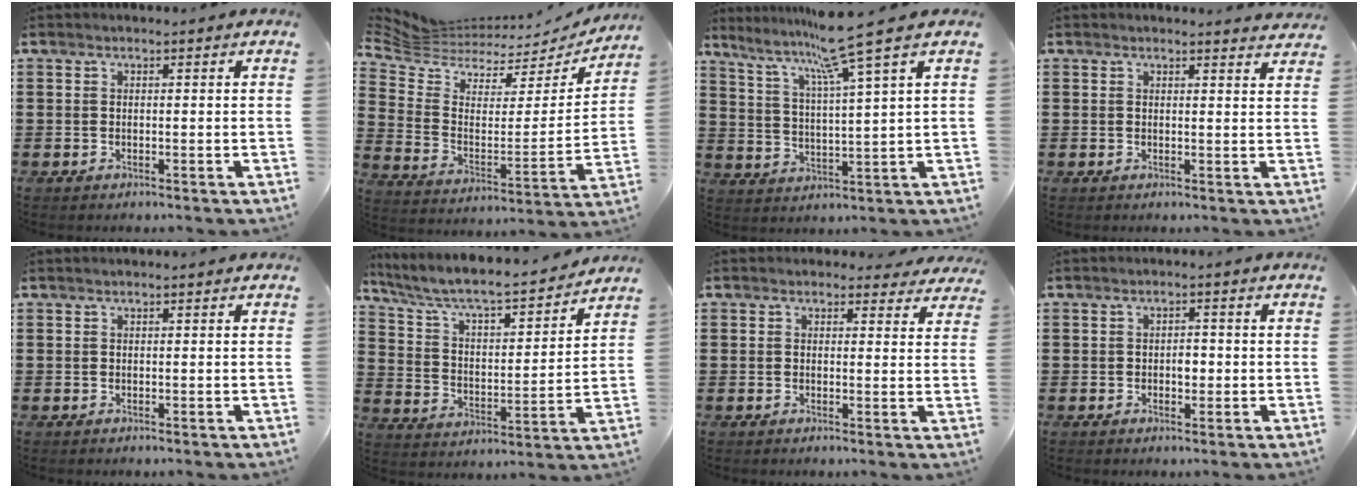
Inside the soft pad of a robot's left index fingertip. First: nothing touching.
{"total": 5.5, "force": [4.7, 2.2, 1.8], "torque": [-0.074, -0.038, 0.078]}
{"total": 9.1, "force": [6.9, -1.2, 5.8], "torque": [-0.135, -0.035, 0.111]}
{"total": 1.6, "force": [1.6, 0.0, 0.2], "torque": [0.000, -0.004, 0.029]}
{"total": 0.0}
{"total": 6.5, "force": [5.7, 0.7, 3.0], "torque": [-0.082, -0.041, 0.088]}
{"total": 2.1, "force": [1.9, 0.8, 0.4], "torque": [0.001, -0.004, 0.032]}
{"total": 1.6, "force": [-0.2, 1.1, 1.2], "torque": [-0.014, 0.003, -0.008]}